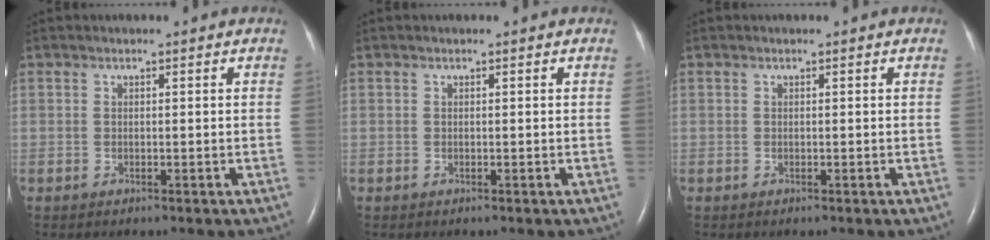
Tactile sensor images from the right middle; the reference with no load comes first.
{"total": 0.0}
{"total": 0.0}